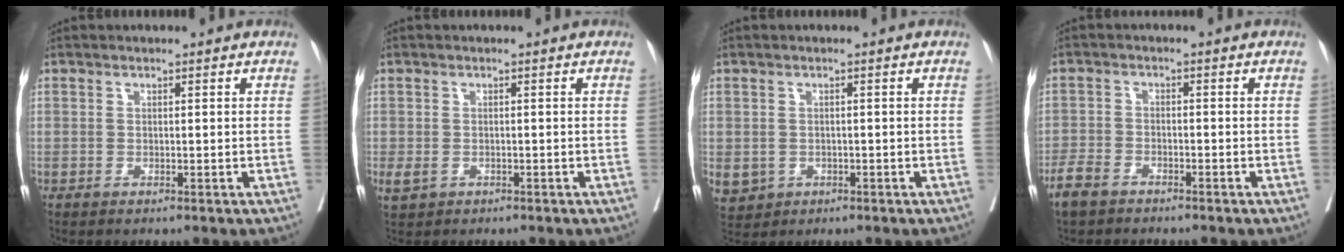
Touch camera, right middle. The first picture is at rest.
{"total": 1.9, "force": [-0.8, 1.3, 1.0], "torque": [-0.026, -0.003, -0.007]}
{"total": 6.4, "force": [-2.2, 5.7, 1.9], "torque": [-0.053, -0.004, -0.025]}
{"total": 4.0, "force": [-3.3, 1.7, 1.5], "torque": [-0.039, -0.003, -0.062]}